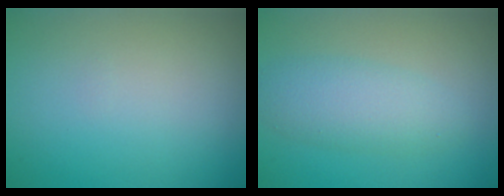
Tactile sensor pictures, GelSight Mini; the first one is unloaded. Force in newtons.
{"total": 3.9, "press": 3.9, "slide": 0.3}